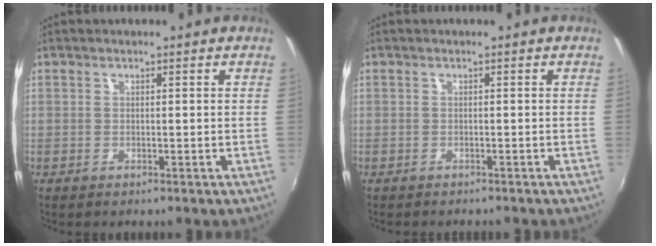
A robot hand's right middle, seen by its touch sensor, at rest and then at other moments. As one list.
[{"total": 1.3, "force": [-1.2, 0.4, 0.2], "torque": [-0.009, -0.007, -0.017]}]